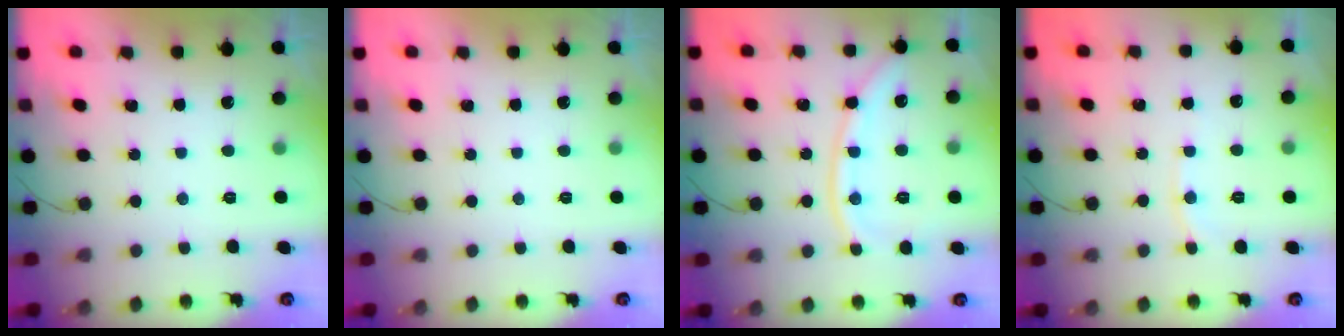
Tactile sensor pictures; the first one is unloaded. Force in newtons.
{"total": 0.0}
{"total": 11.8, "press": 11.7, "slide": 1.5}
{"total": 3.9, "press": 3.9, "slide": 0.2}